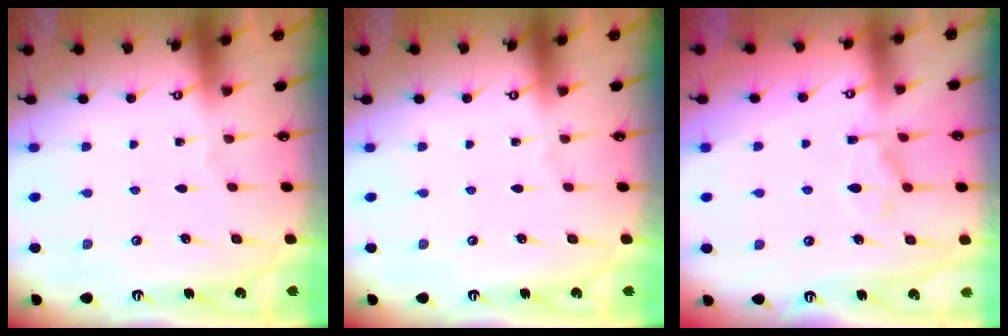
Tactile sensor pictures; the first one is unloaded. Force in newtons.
{"total": 0.0}
{"total": 2.6, "press": 2.3, "slide": 1.2}